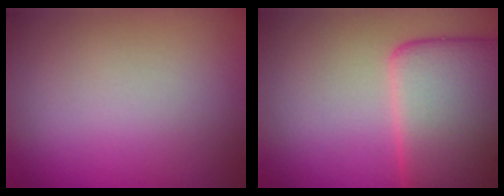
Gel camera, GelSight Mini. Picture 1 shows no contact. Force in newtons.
{"total": 8.9, "press": 8.9, "slide": 0.6}